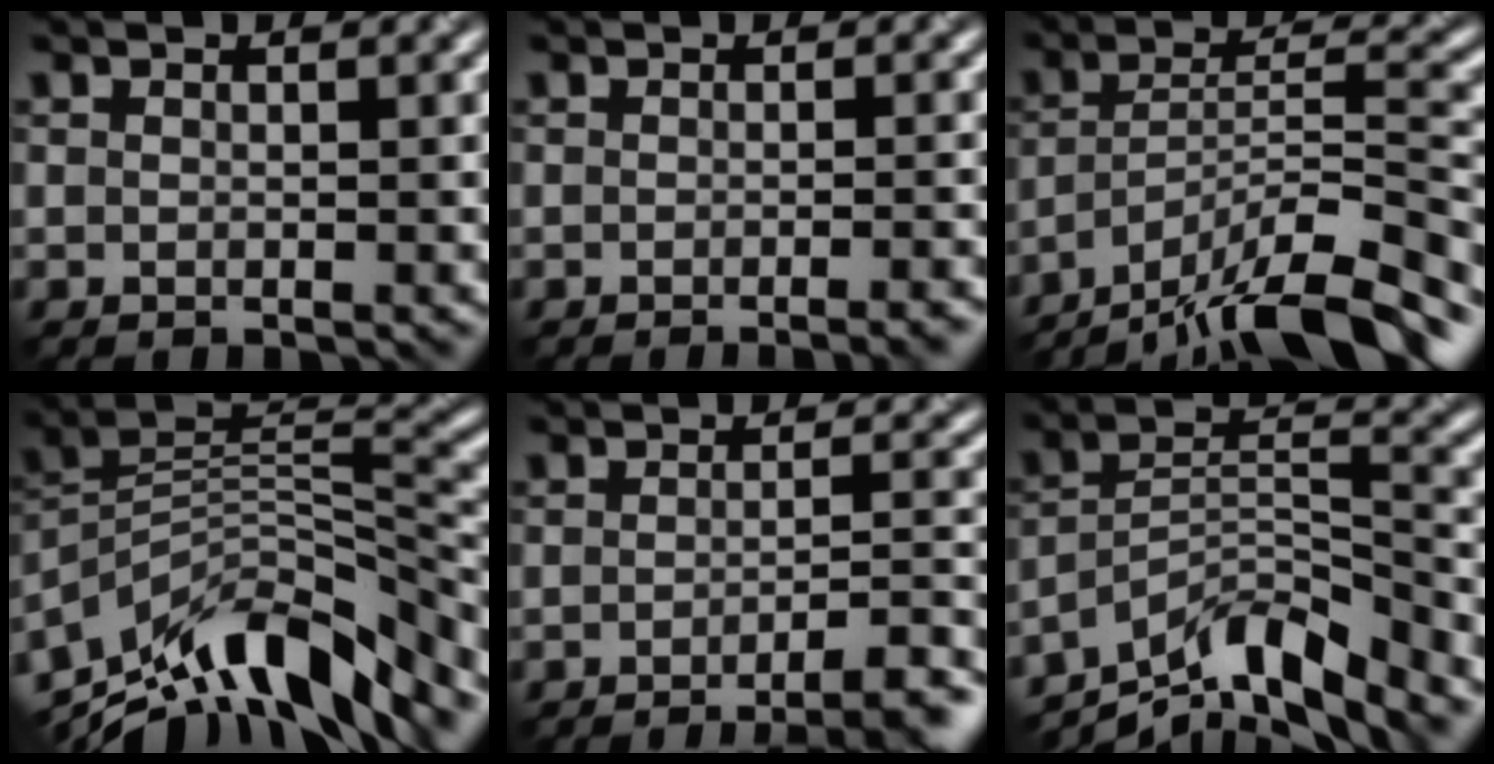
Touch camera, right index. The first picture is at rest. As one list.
[{"total": 3.7, "force": [-2.6, 1.0, 2.3], "torque": [-0.013, 0.010, -0.029]}, {"total": 14.2, "force": [-11.5, 3.5, 7.6], "torque": [-0.136, 0.021, -0.186]}, {"total": 11.8, "force": [-8.4, 4.0, 7.2], "torque": [-0.133, 0.030, -0.146]}, {"total": 6.8, "force": [-4.7, 1.4, 4.8], "torque": [-0.060, 0.009, -0.059]}, {"total": 9.5, "force": [-7.6, 2.7, 5.1], "torque": [-0.088, 0.007, -0.145]}]